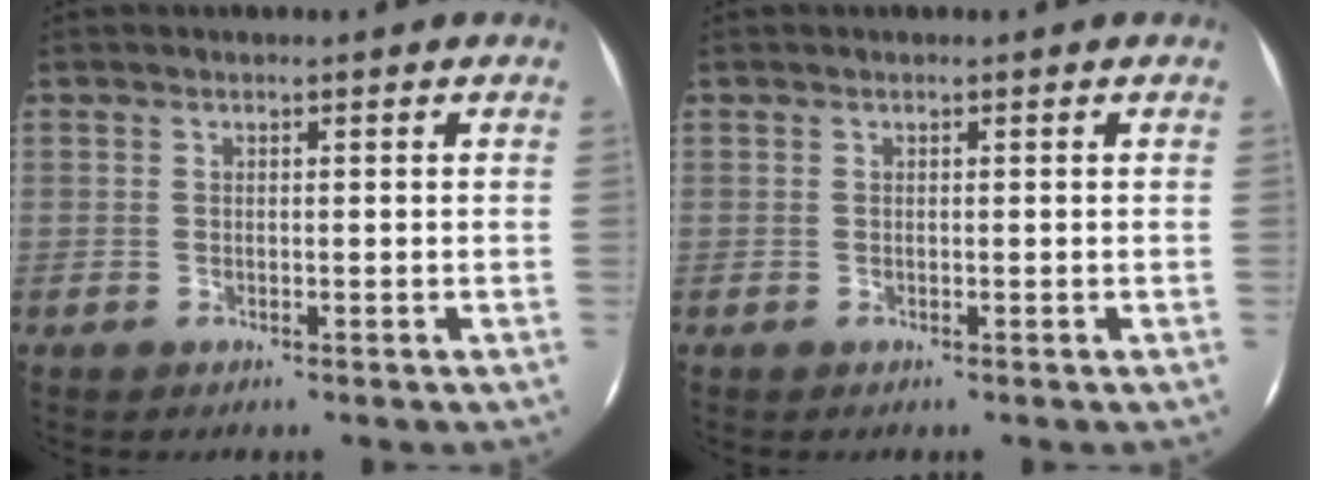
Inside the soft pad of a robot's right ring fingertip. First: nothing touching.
{"total": 0.0}